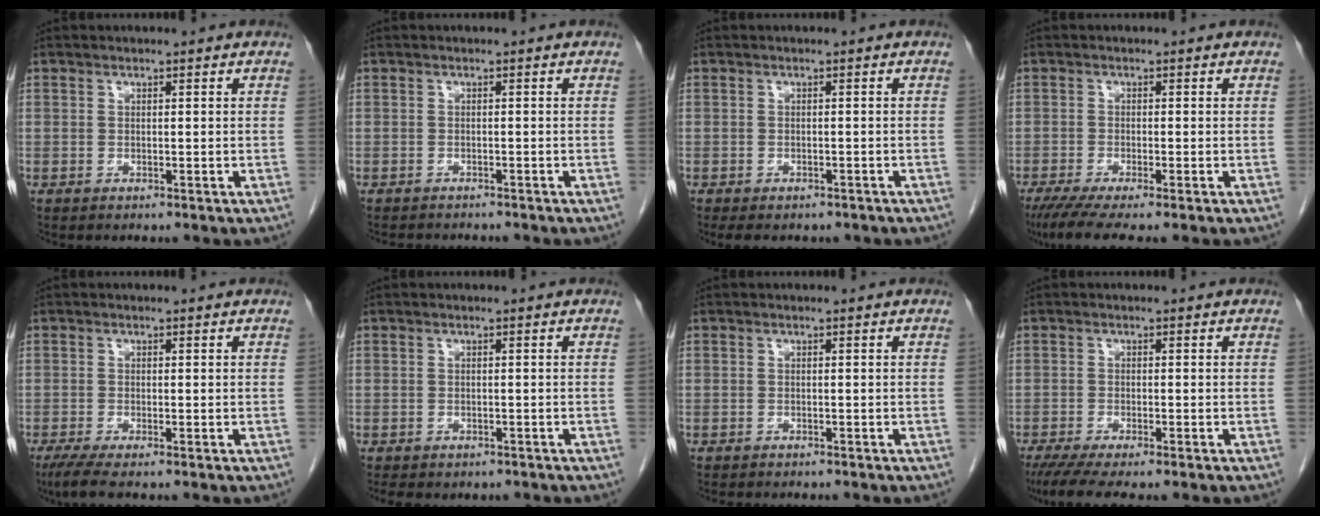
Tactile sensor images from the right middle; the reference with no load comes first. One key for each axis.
{"total": 4.1, "fx": -3.8, "fy": 0.9, "fz": 1.3, "tx": -0.018, "ty": -0.007, "tz": -0.049}
{"total": 6.7, "fx": -5.4, "fy": 2.8, "fz": 2.7, "tx": -0.029, "ty": 0.000, "tz": -0.059}
{"total": 6.2, "fx": -4.7, "fy": 0.1, "fz": 3.9, "tx": -0.059, "ty": -0.016, "tz": -0.079}
{"total": 3.4, "fx": -2.4, "fy": 0.1, "fz": 2.4, "tx": -0.048, "ty": -0.011, "tz": -0.047}
{"total": 4.8, "fx": -4.0, "fy": 2.1, "fz": 1.8, "tx": -0.024, "ty": -0.002, "tz": -0.046}
{"total": 4.0, "fx": -3.5, "fy": 0.8, "fz": 1.8, "tx": -0.026, "ty": -0.008, "tz": -0.041}
{"total": 6.8, "fx": -5.6, "fy": 0.4, "fz": 4.0, "tx": -0.056, "ty": -0.015, "tz": -0.089}